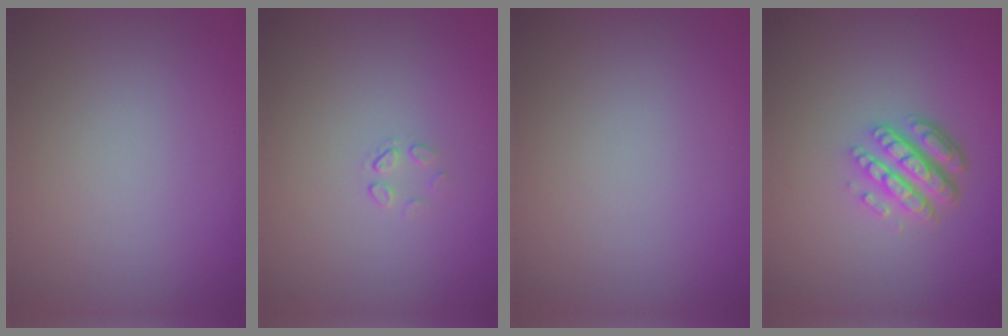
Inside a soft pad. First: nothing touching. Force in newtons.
{"total": 0.7, "press": 0.4, "slide": 0.6}
{"total": 0.0}
{"total": 4.7, "press": 3.4, "slide": 3.3}